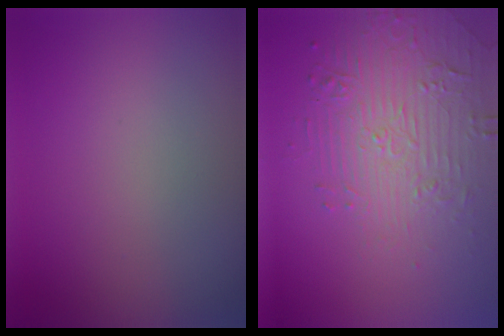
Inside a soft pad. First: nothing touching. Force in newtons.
{"total": 4.8, "press": 3.6, "slide": 3.2}